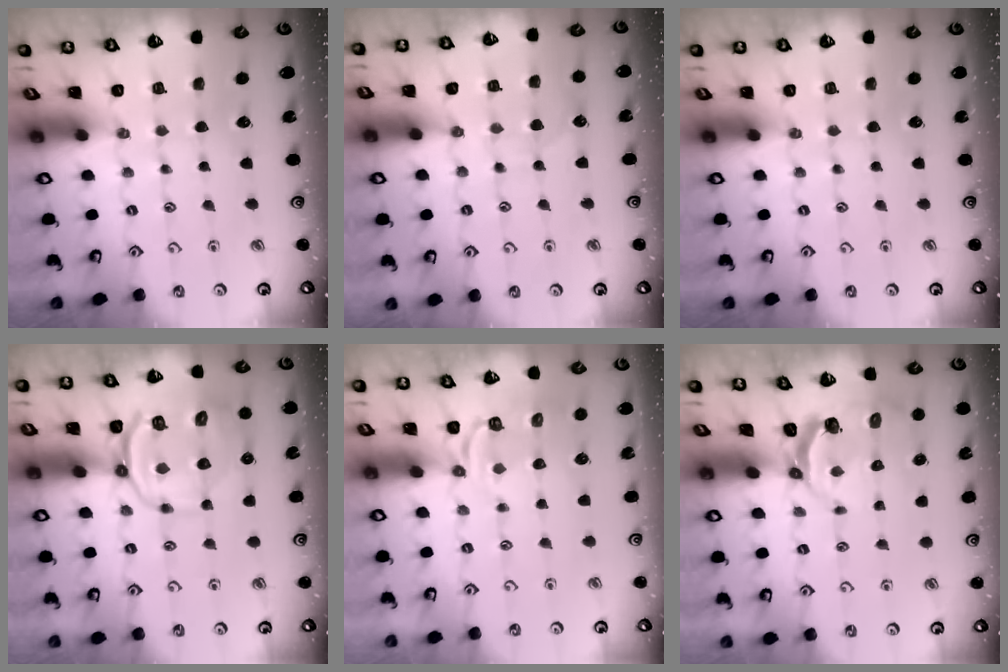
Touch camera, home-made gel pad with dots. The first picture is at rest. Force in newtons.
{"total": 7.6, "press": 7.6, "slide": 0.6}
{"total": 0.0}
{"total": 11.9, "press": 11.7, "slide": 2.4}
{"total": 6.6, "press": 6.3, "slide": 2.0}
{"total": 4.5, "press": 3.5, "slide": 3.0}